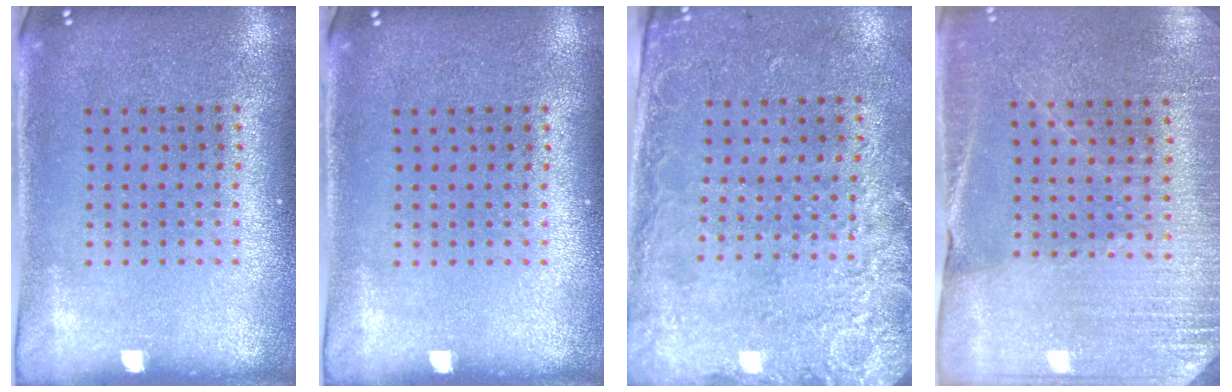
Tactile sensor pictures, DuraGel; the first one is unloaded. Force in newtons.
{"total": 0.0}
{"total": 2.5, "press": 1.9, "slide": 1.6}
{"total": 2.7, "press": 2.6, "slide": 0.3}